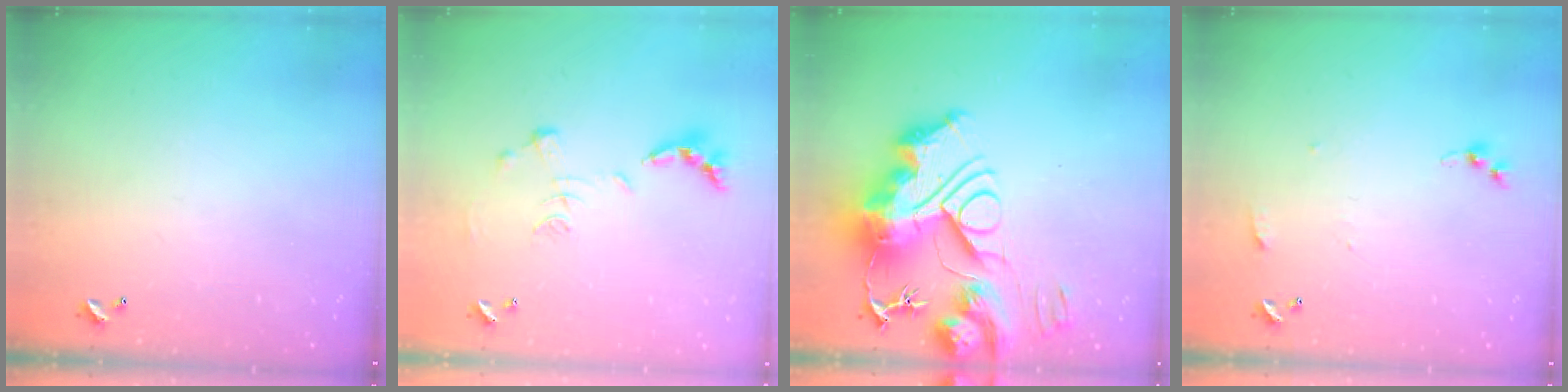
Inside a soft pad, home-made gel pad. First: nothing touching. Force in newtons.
{"total": 1.1, "press": 1.0, "slide": 0.4}
{"total": 0.5, "press": 0.5, "slide": 0.0}
{"total": 3.8, "press": 3.8, "slide": 0.5}